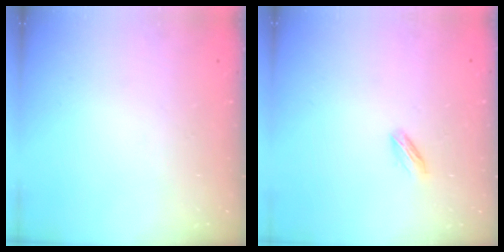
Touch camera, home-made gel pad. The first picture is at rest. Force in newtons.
{"total": 2.6, "press": 2.5, "slide": 0.7}